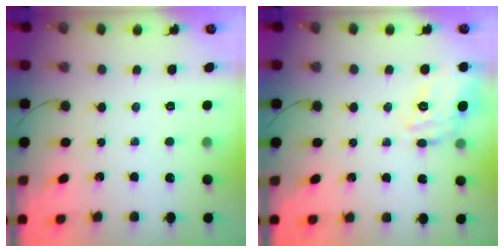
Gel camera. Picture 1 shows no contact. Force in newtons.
{"total": 9.6, "press": 9.6, "slide": 0.7}